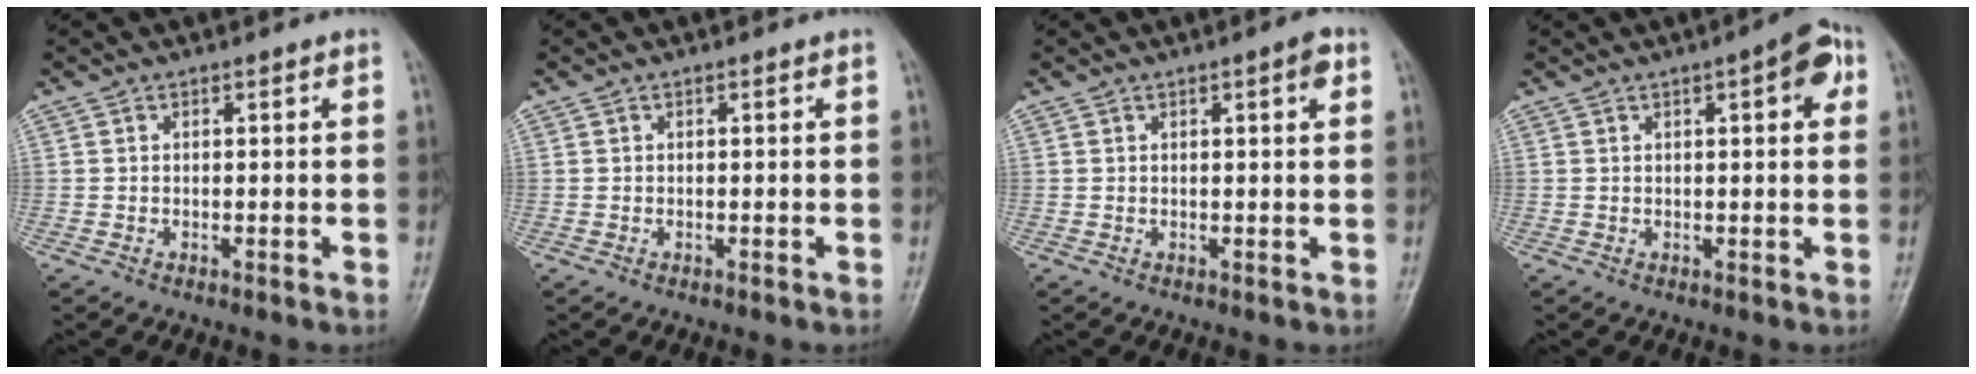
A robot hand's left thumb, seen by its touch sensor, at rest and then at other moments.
{"total": 0.0}
{"total": 2.6, "force": [1.1, 0.5, 2.2], "torque": [-0.029, -0.001, 0.014]}
{"total": 6.0, "force": [2.2, 1.8, 5.2], "torque": [-0.055, 0.006, 0.021]}